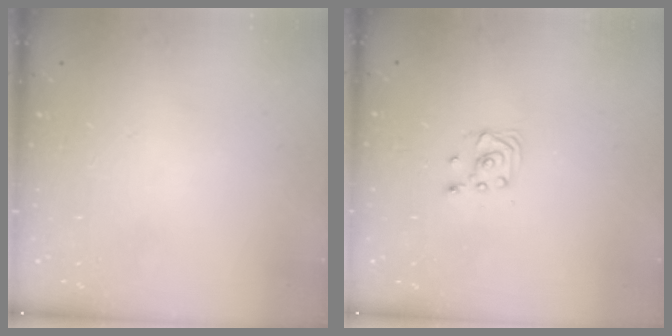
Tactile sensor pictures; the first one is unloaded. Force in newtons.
{"total": 2.9, "press": 2.9, "slide": 0.4}